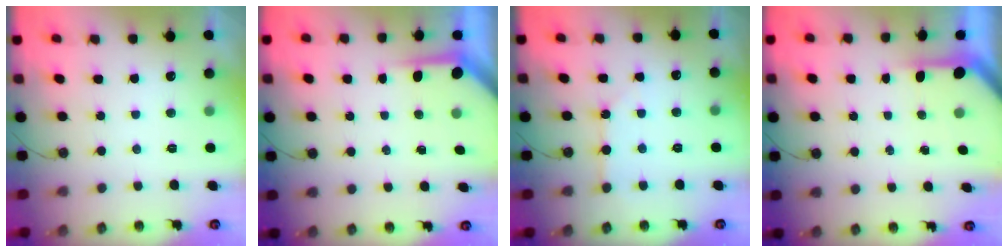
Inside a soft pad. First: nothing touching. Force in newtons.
{"total": 4.0, "press": 4.0, "slide": 0.3}
{"total": 2.1, "press": 2.1, "slide": 0.3}
{"total": 3.6, "press": 3.6, "slide": 0.2}